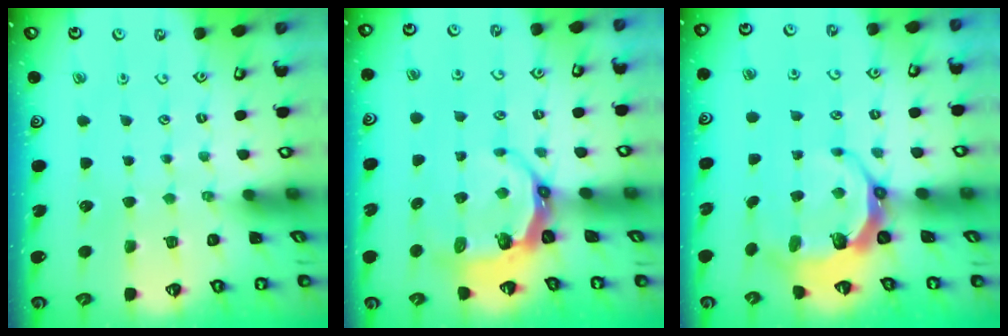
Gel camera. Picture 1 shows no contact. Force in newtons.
{"total": 7.1, "press": 6.1, "slide": 3.6}
{"total": 8.4, "press": 7.2, "slide": 4.3}